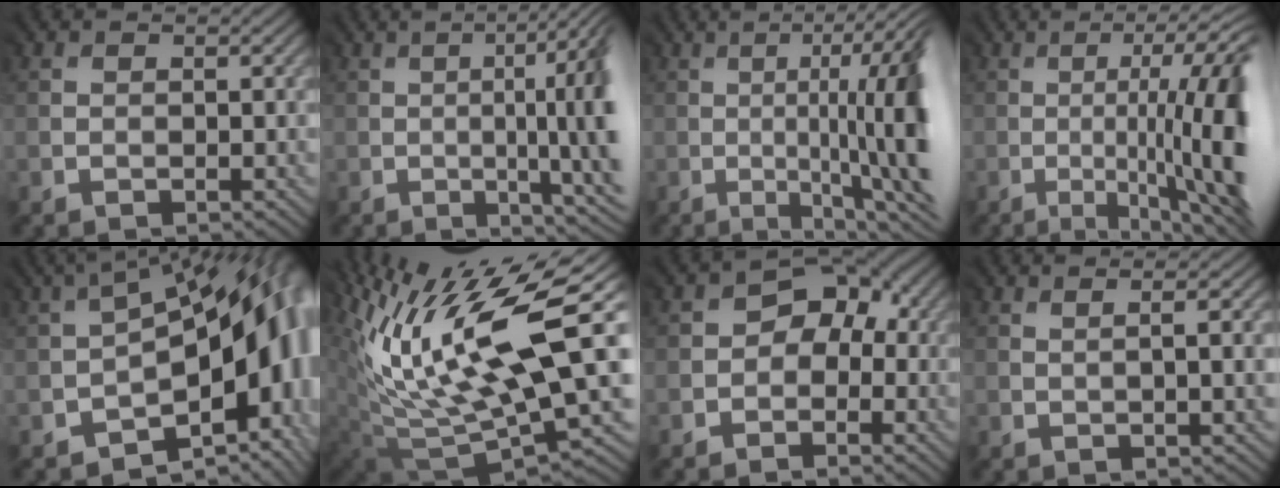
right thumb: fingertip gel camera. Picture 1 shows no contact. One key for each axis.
{"total": 11.3, "fx": -0.7, "fy": 2.4, "fz": 11.0, "tx": -0.128, "ty": 0.008, "tz": -0.004}
{"total": 15.7, "fx": -0.6, "fy": 4.4, "fz": 15.1, "tx": -0.176, "ty": 0.002, "tz": 0.000}
{"total": 16.9, "fx": -2.0, "fy": 4.7, "fz": 16.2, "tx": -0.197, "ty": -0.005, "tz": -0.021}
{"total": 13.2, "fx": -1.8, "fy": 7.3, "fz": 10.8, "tx": -0.143, "ty": -0.014, "tz": -0.024}
{"total": 15.9, "fx": 7.0, "fy": 5.5, "fz": 13.2, "tx": -0.271, "ty": 0.015, "tz": 0.125}
{"total": 5.1, "fx": -0.6, "fy": 4.1, "fz": 3.1, "tx": -0.031, "ty": 0.004, "tz": -0.021}
{"total": 1.9, "fx": 0.9, "fy": 0.2, "fz": 1.7, "tx": -0.010, "ty": 0.013, "tz": 0.003}